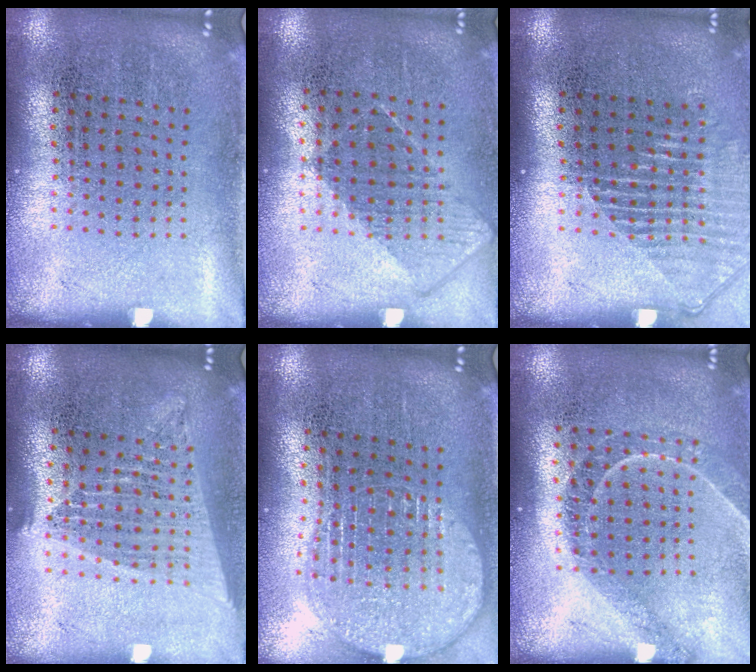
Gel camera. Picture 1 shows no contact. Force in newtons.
{"total": 0.8, "press": 0.7, "slide": 0.4}
{"total": 1.3, "press": 1.2, "slide": 0.5}
{"total": 1.8, "press": 1.6, "slide": 0.8}
{"total": 1.7, "press": 1.5, "slide": 0.9}
{"total": 1.2, "press": 1.1, "slide": 0.4}